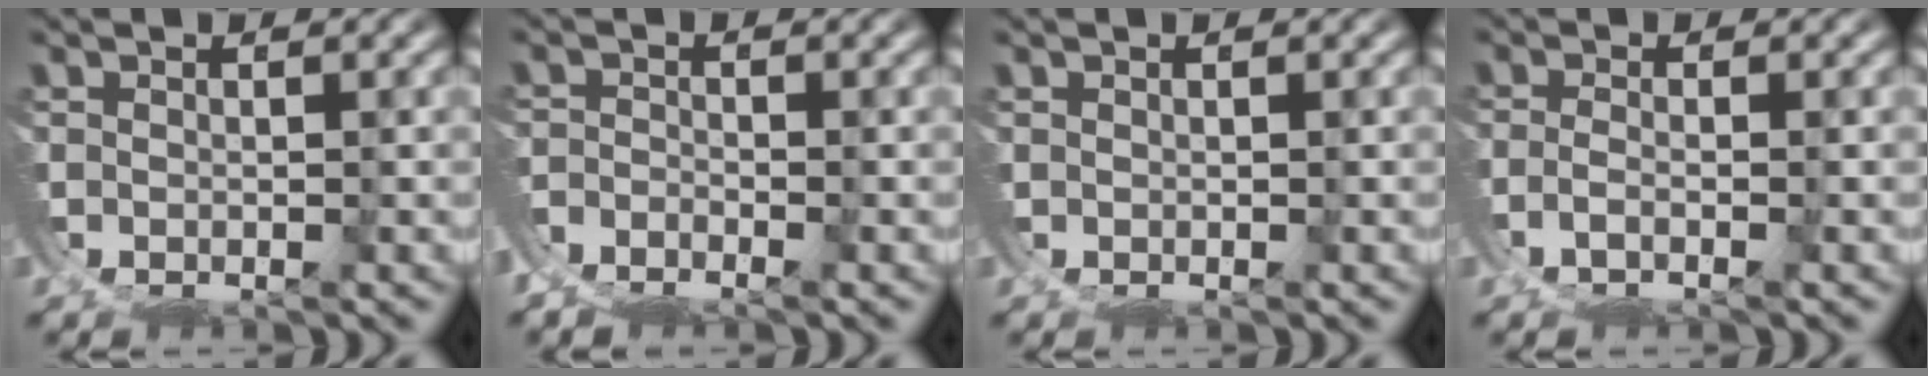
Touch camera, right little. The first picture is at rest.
{"total": 5.1, "force": [-3.9, 2.9, 1.4], "torque": [-0.033, -0.021, -0.065]}
{"total": 0.0}
{"total": 2.0, "force": [-1.2, 0.8, 1.3], "torque": [-0.037, -0.016, -0.017]}